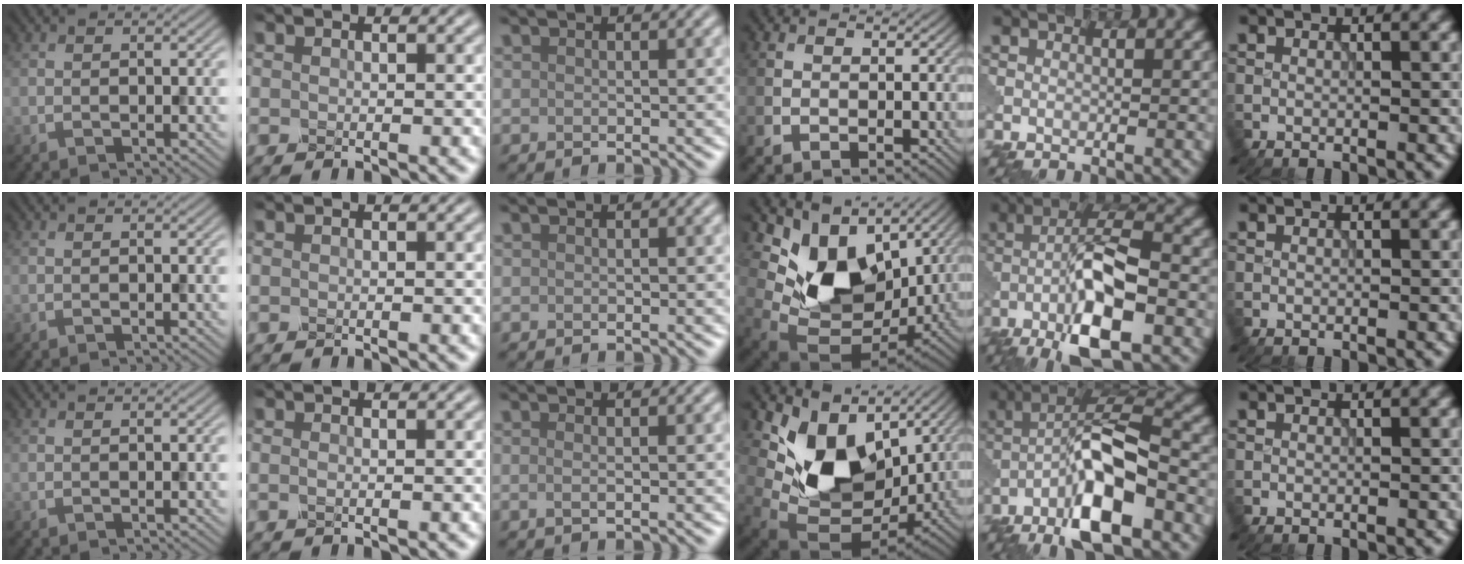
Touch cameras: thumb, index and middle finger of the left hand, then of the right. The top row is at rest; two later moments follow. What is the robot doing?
{"motion": "insert", "object": "pin"}